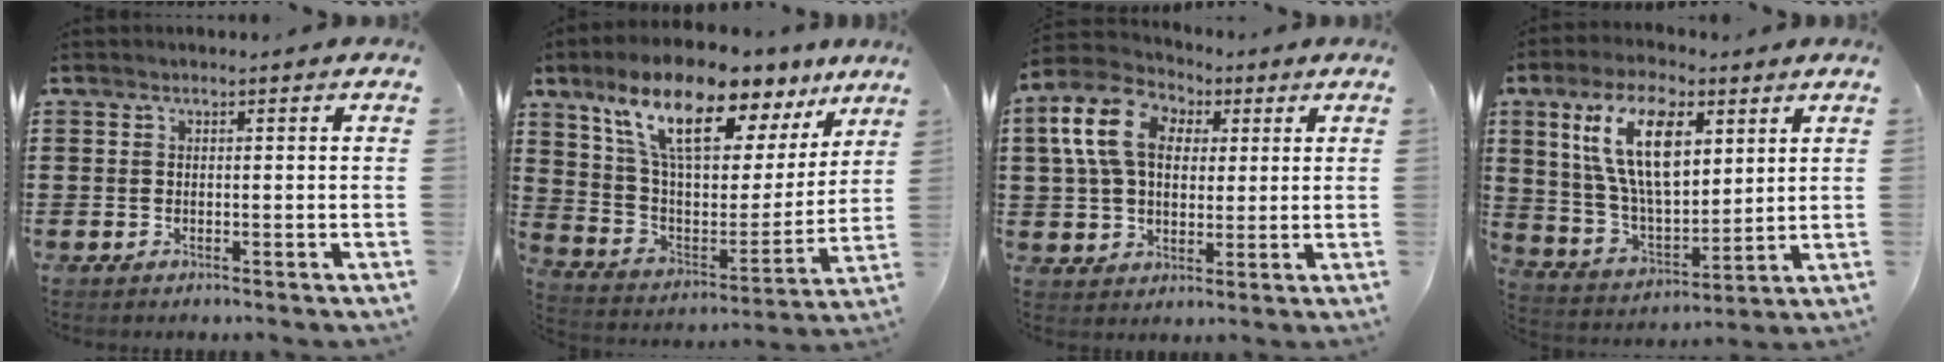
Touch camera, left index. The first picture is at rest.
{"total": 14.1, "force": [10.2, 4.7, 8.6], "torque": [-0.188, -0.056, 0.171]}
{"total": 9.9, "force": [2.9, 7.2, 6.2], "torque": [-0.162, 0.019, 0.052]}
{"total": 14.5, "force": [6.6, 6.7, 11.1], "torque": [-0.245, 0.001, 0.119]}